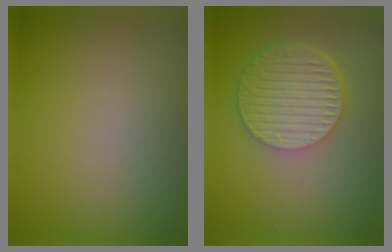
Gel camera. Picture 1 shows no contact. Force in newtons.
{"total": 6.5, "press": 4.5, "slide": 4.7}